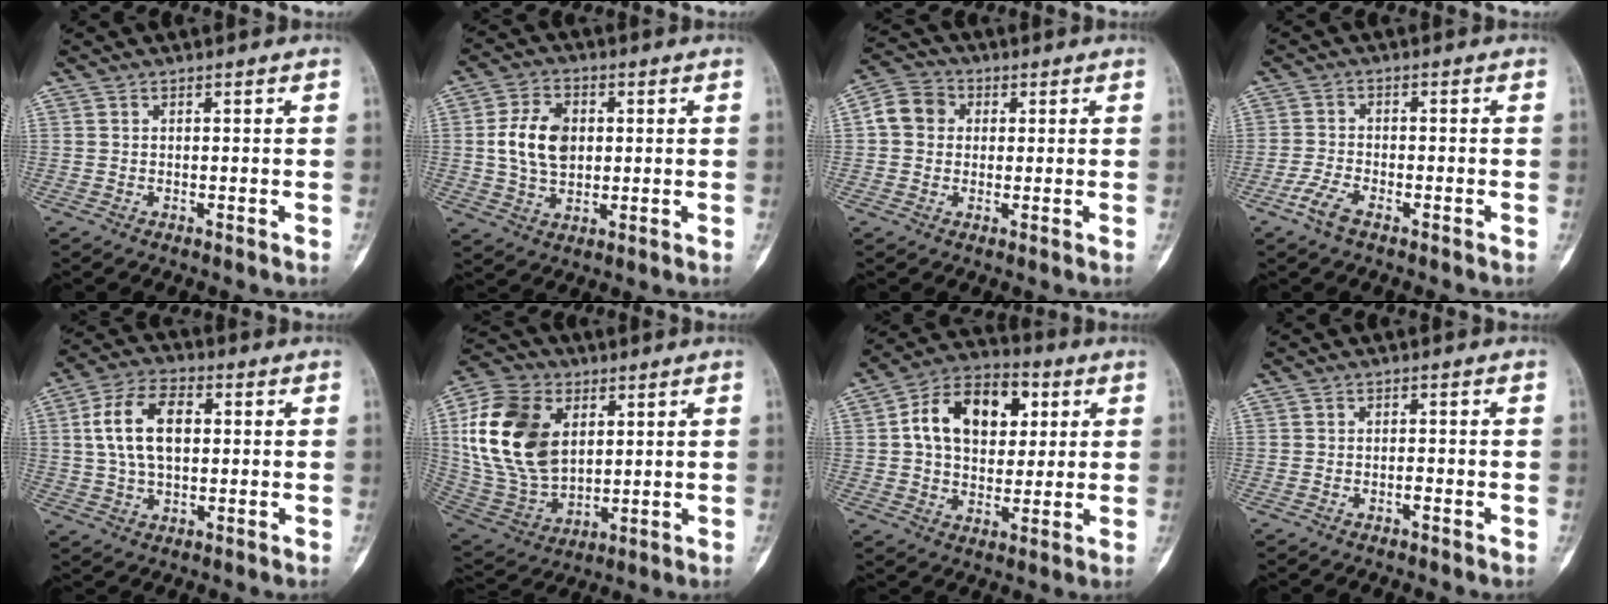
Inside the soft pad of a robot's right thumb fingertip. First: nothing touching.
{"total": 10.1, "force": [1.1, 6.9, 7.2], "torque": [-0.117, 0.001, 0.023]}
{"total": 6.7, "force": [0.9, 5.8, 3.2], "torque": [-0.047, 0.016, 0.004]}
{"total": 3.9, "force": [-2.6, 1.5, 2.6], "torque": [-0.063, 0.011, -0.054]}
{"total": 11.9, "force": [1.9, 7.0, 9.4], "torque": [-0.164, 0.013, 0.031]}
{"total": 20.5, "force": [4.9, 13.8, 14.3], "torque": [-0.269, -0.010, 0.100]}
{"total": 16.2, "force": [3.9, 10.9, 11.3], "torque": [-0.150, 0.010, 0.058]}
{"total": 0.7, "force": [-0.5, 0.3, 0.5], "torque": [-0.008, 0.003, -0.010]}